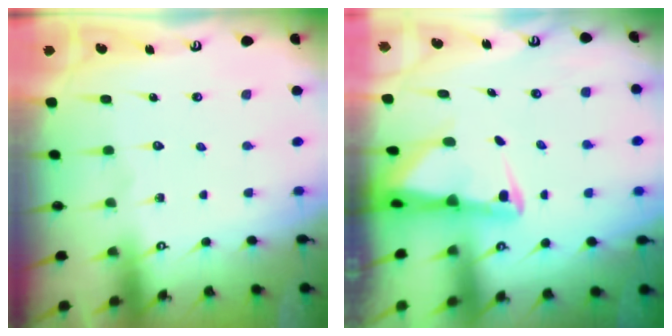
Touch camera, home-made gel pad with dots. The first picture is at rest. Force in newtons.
{"total": 2.5, "press": 2.5, "slide": 0.5}